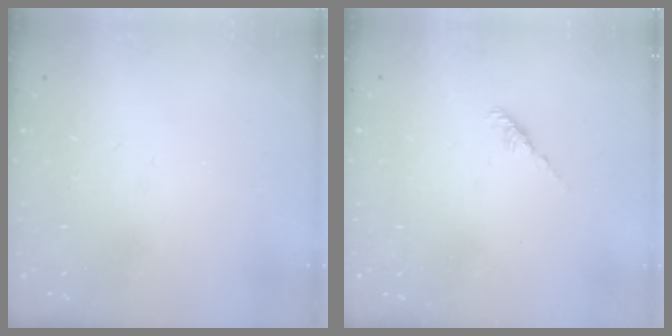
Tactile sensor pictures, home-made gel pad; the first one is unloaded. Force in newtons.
{"total": 2.2, "press": 2.1, "slide": 0.6}